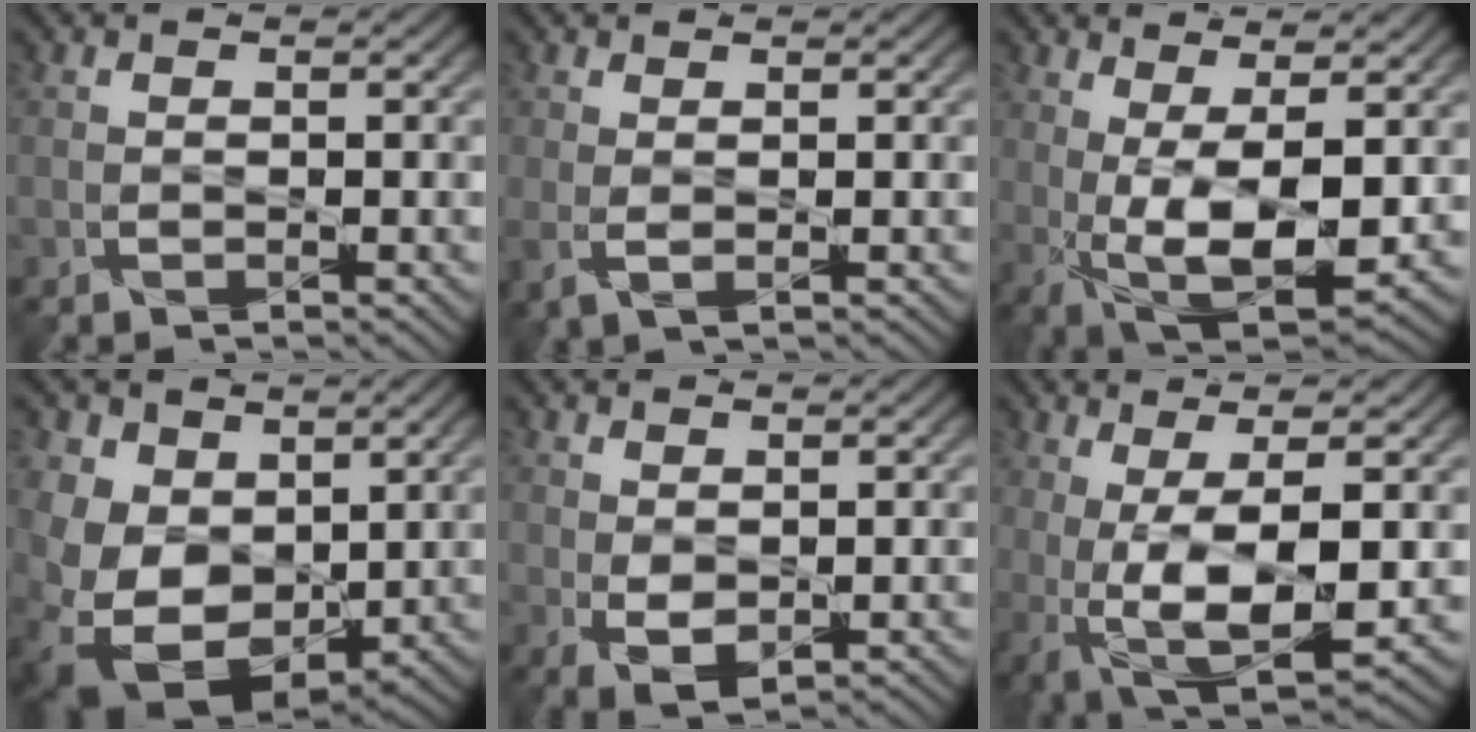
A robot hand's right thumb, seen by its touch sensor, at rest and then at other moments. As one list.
[{"total": 2.1, "force": [0.3, 0.5, 2.0], "torque": [-0.053, -0.003, 0.005]}, {"total": 10.3, "force": [0.6, 4.1, 9.4], "torque": [-0.186, -0.009, 0.016]}, {"total": 13.0, "force": [1.7, 9.9, 8.2], "torque": [-0.200, -0.025, 0.038]}, {"total": 2.7, "force": [0.5, 1.5, 2.2], "torque": [-0.054, -0.008, 0.015]}, {"total": 9.3, "force": [-0.7, 3.3, 8.7], "torque": [-0.165, -0.004, -0.006]}]